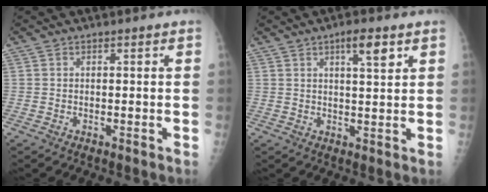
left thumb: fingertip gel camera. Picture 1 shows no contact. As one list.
[{"total": 4.9, "force": [2.6, 1.2, 4.0], "torque": [-0.059, -0.012, 0.042]}]